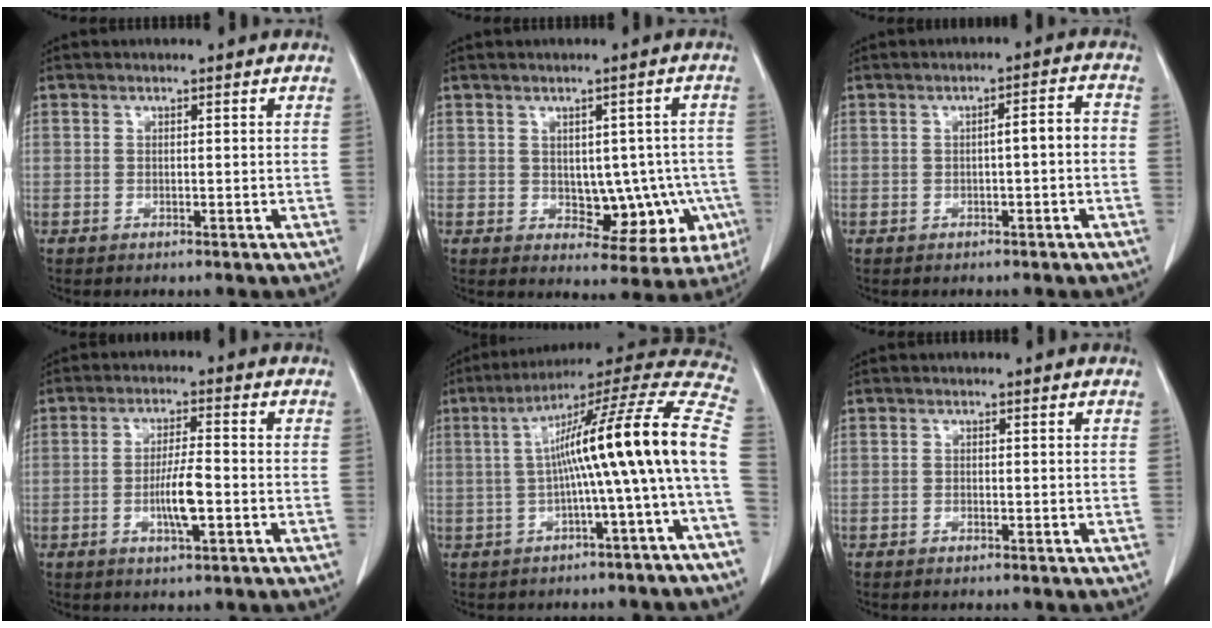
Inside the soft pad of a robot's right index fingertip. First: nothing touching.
{"total": 9.3, "force": [-1.4, 5.4, 7.4], "torque": [-0.072, 0.015, -0.001]}
{"total": 3.2, "force": [-0.6, 0.5, 3.1], "torque": [-0.041, 0.013, -0.009]}
{"total": 5.9, "force": [-1.6, 0.8, 5.6], "torque": [-0.108, -0.003, -0.028]}
{"total": 18.2, "force": [-1.4, -1.1, 18.1], "torque": [-0.258, 0.043, -0.029]}
{"total": 0.6, "force": [-0.5, 0.2, 0.3], "torque": [-0.007, 0.000, -0.007]}